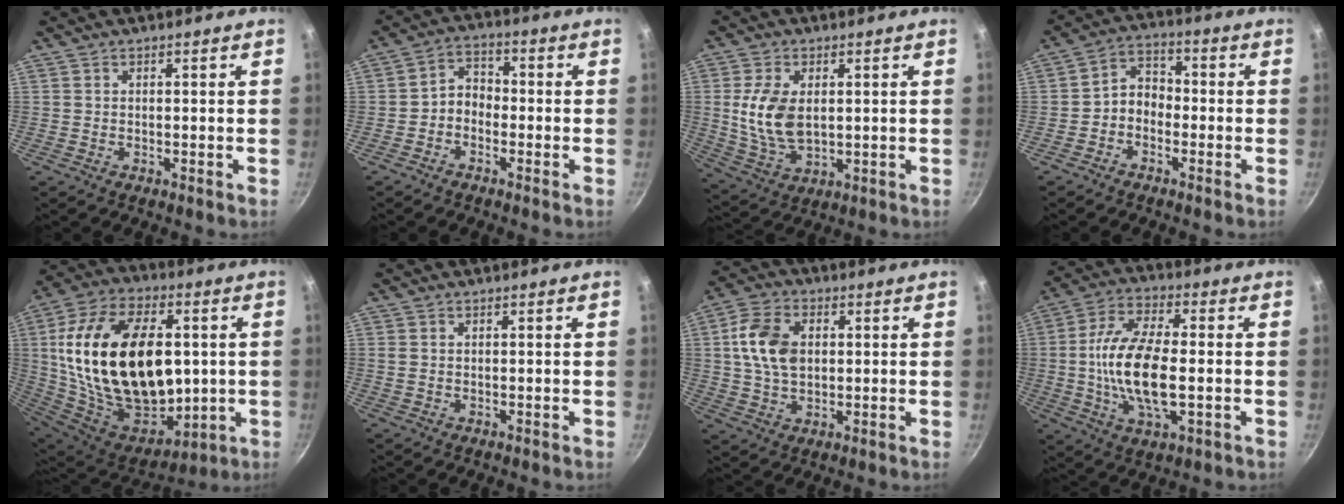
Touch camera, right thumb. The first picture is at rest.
{"total": 4.5, "force": [-1.8, 3.3, 2.3], "torque": [-0.021, 0.031, -0.042]}
{"total": 10.6, "force": [1.2, 6.5, 8.3], "torque": [-0.158, -0.016, 0.031]}
{"total": 5.3, "force": [-2.0, 4.0, 2.8], "torque": [-0.027, 0.035, -0.048]}
{"total": 33.4, "force": [3.0, 20.4, 26.2], "torque": [-0.458, -0.005, 0.066]}
{"total": 0.7, "force": [0.2, 0.6, 0.4], "torque": [-0.009, 0.001, 0.003]}
{"total": 10.7, "force": [1.5, 7.3, 7.7], "torque": [-0.131, 0.010, 0.022]}
{"total": 15.8, "force": [-1.4, 6.8, 14.2], "torque": [-0.271, 0.014, -0.035]}